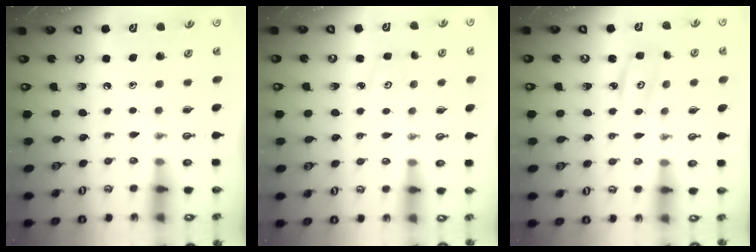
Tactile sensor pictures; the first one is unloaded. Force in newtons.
{"total": 3.0, "press": 3.0, "slide": 0.3}
{"total": 3.3, "press": 3.3, "slide": 0.5}